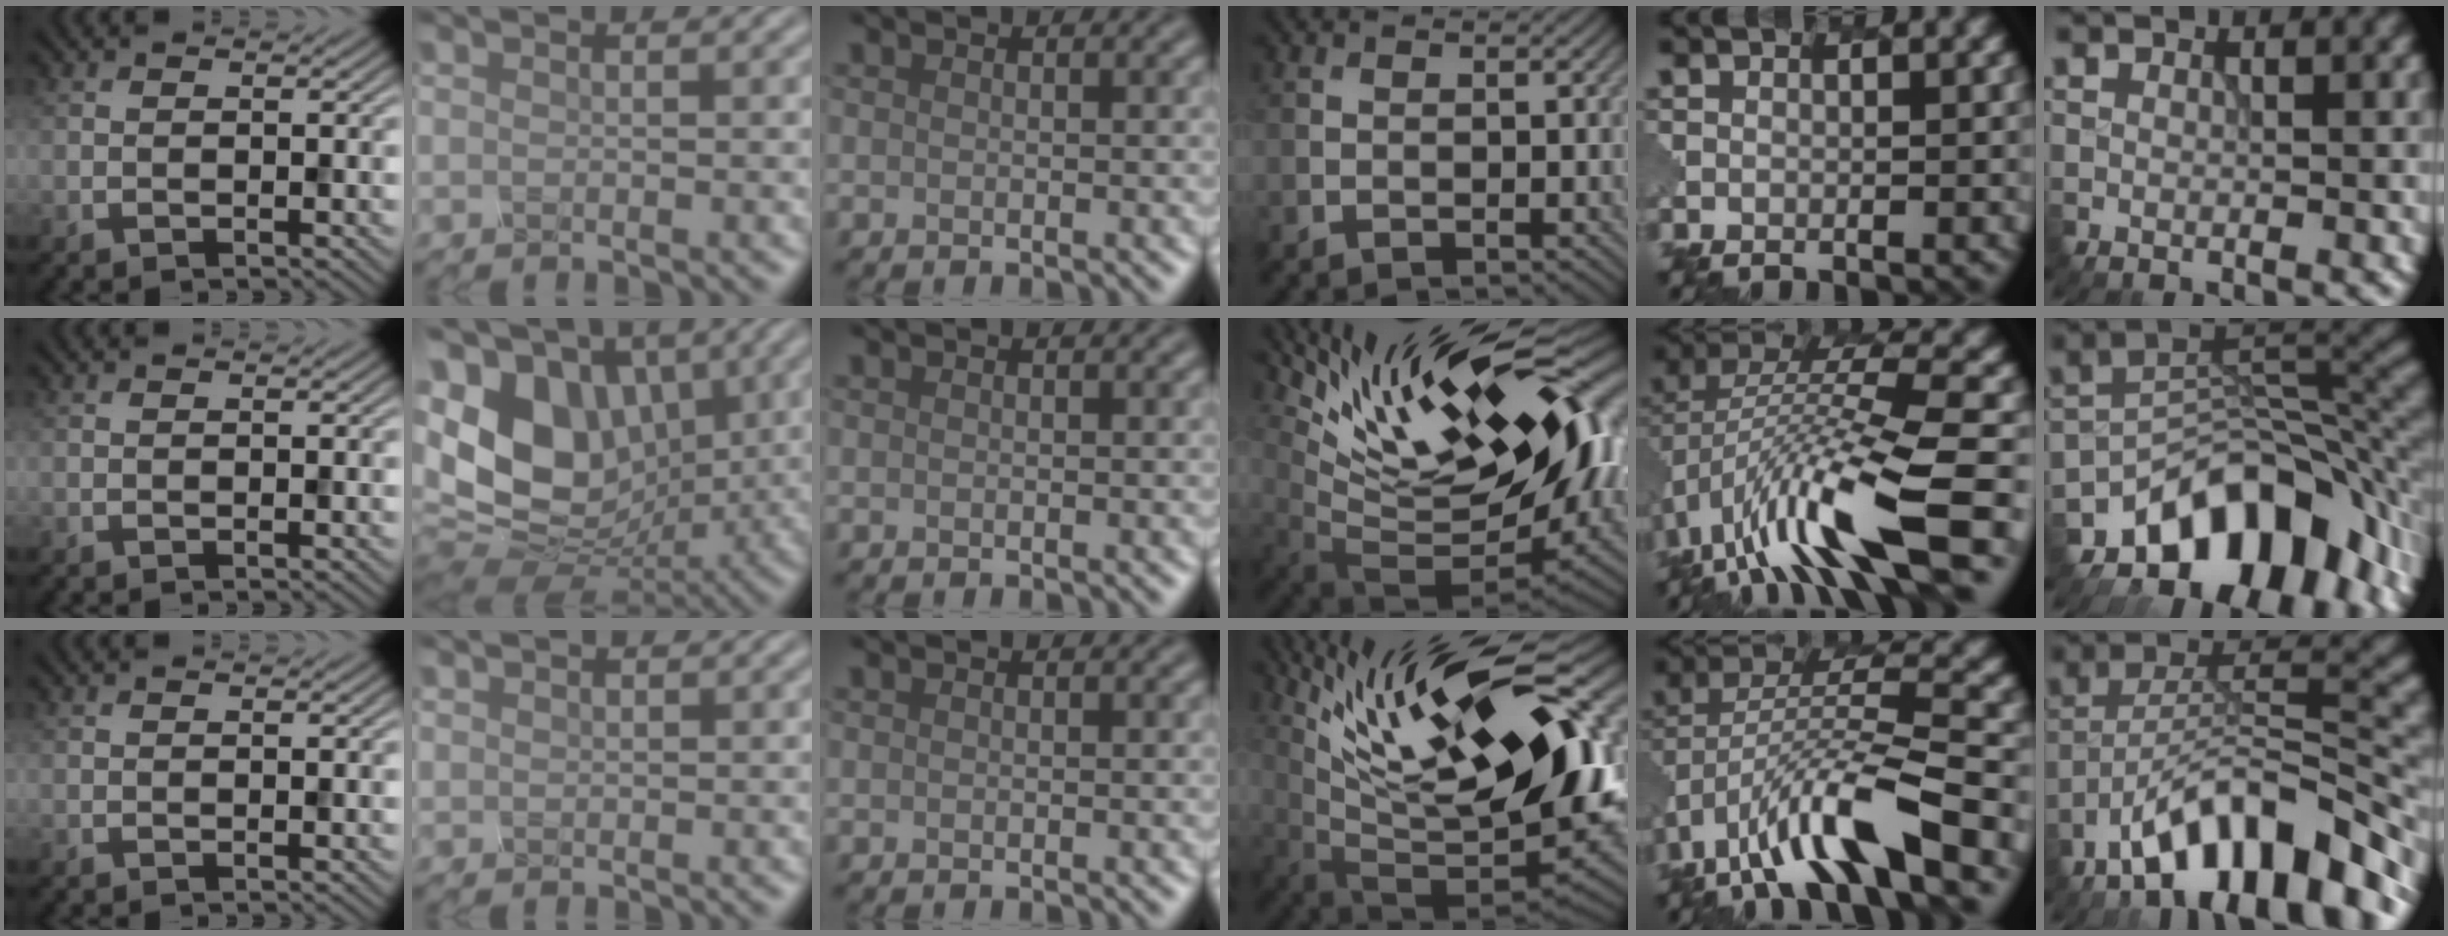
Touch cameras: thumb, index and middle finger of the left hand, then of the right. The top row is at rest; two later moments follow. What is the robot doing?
{"motion": "twist", "object": "rubiks cube"}